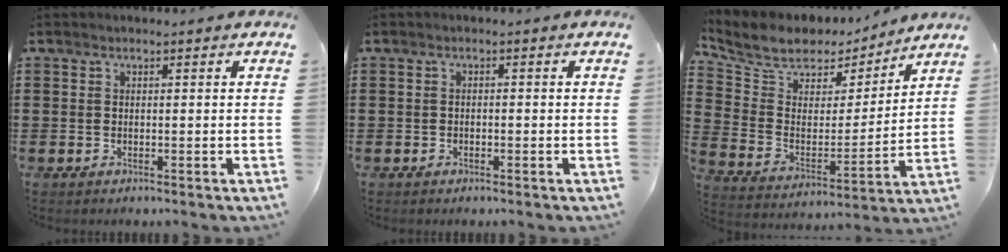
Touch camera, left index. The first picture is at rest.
{"total": 0.8, "force": [-0.7, 0.3, 0.1], "torque": [-0.006, -0.001, -0.015]}
{"total": 8.2, "force": [7.0, 4.0, 1.7], "torque": [-0.081, -0.043, 0.124]}